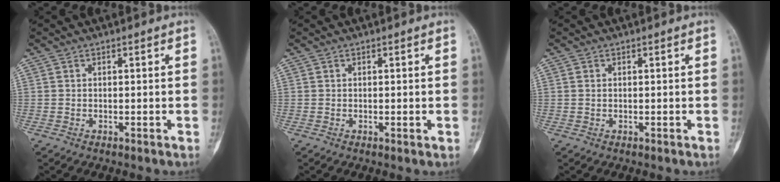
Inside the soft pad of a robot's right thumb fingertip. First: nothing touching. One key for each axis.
{"total": 0.5, "fx": 0.0, "fy": 0.3, "fz": 0.4, "tx": -0.008, "ty": -0.002, "tz": 0.002}
{"total": 0.6, "fx": 0.2, "fy": 0.4, "fz": 0.5, "tx": -0.014, "ty": 0.003, "tz": 0.005}